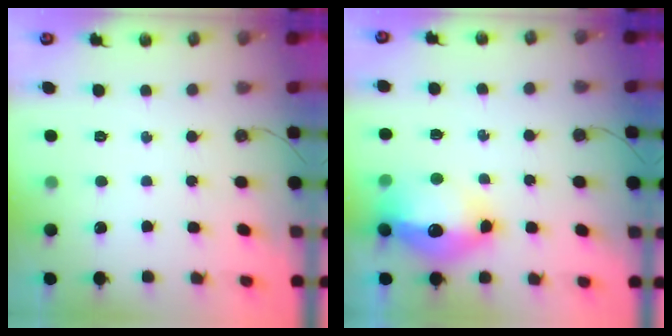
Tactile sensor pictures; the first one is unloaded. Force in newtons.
{"total": 16.0, "press": 15.9, "slide": 1.8}